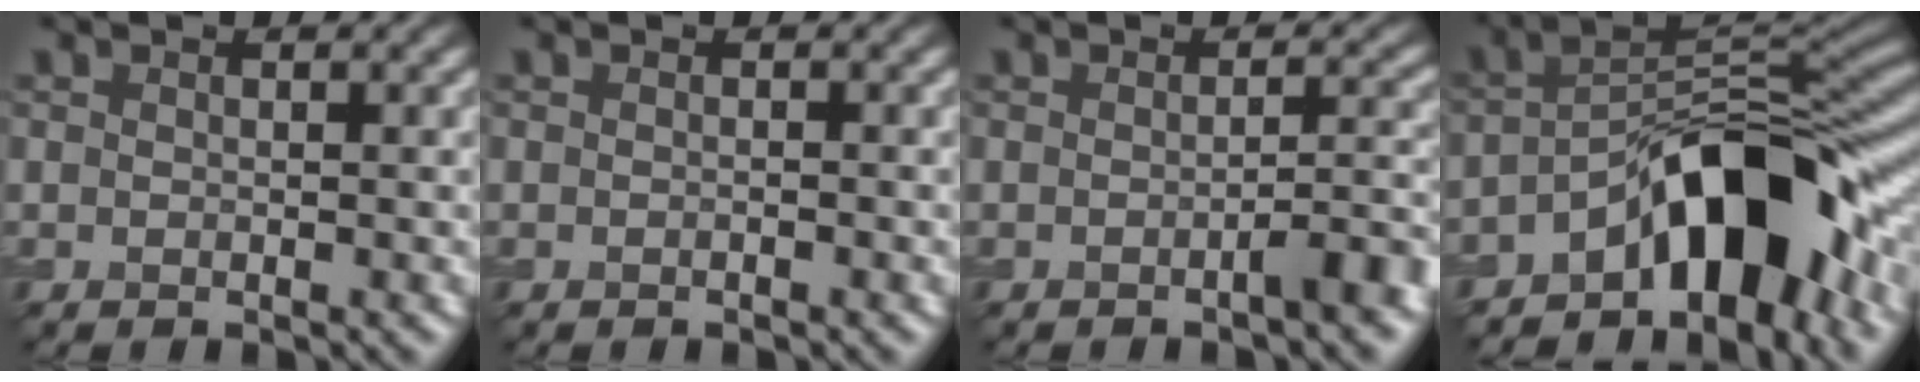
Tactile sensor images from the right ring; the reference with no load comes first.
{"total": 0.0}
{"total": 2.7, "force": [-1.2, 0.5, 2.4], "torque": [-0.026, 0.015, -0.021]}
{"total": 10.6, "force": [-5.8, 4.4, 7.8], "torque": [-0.092, 0.021, -0.094]}